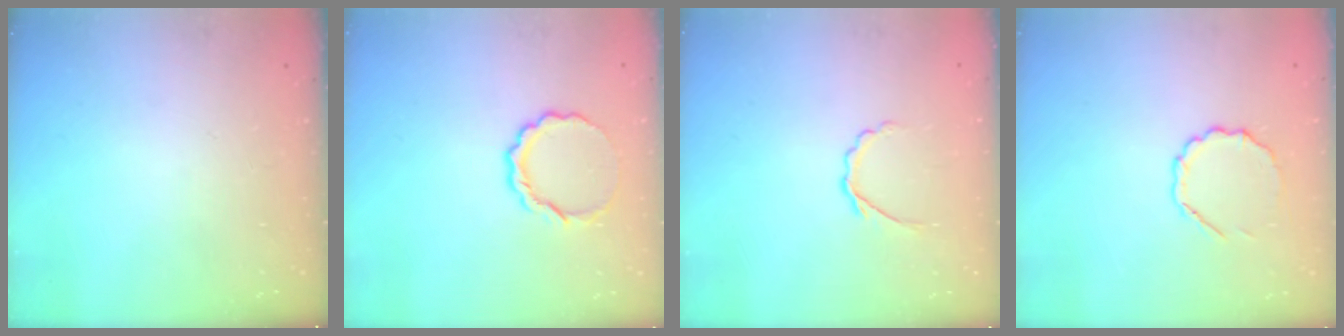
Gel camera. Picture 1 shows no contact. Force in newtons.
{"total": 6.8, "press": 6.7, "slide": 0.4}
{"total": 3.2, "press": 3.1, "slide": 0.9}
{"total": 5.9, "press": 5.7, "slide": 1.7}